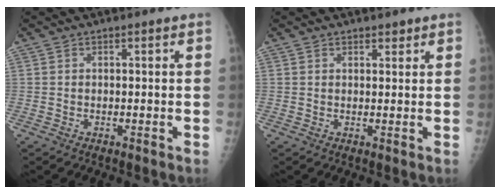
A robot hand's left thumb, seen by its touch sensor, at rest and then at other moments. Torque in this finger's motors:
{"motor_torque": [0.07, 0.28, -0.28, -0.21, 0.02]}